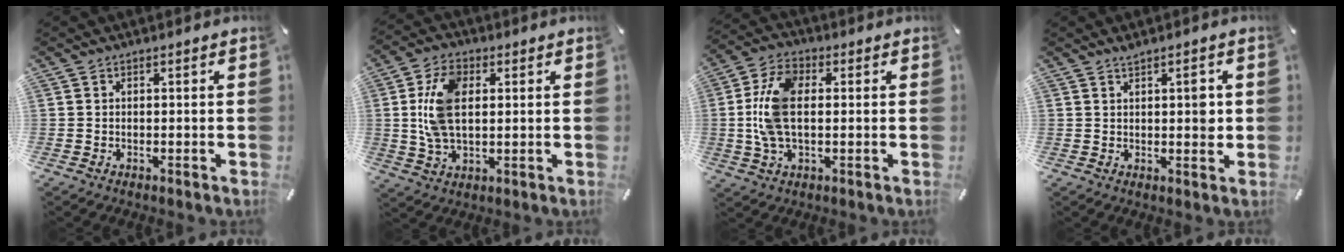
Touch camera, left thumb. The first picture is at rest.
{"total": 11.6, "force": [1.9, 7.3, 8.8], "torque": [-0.202, 0.006, 0.033]}
{"total": 11.4, "force": [0.4, 6.5, 9.4], "torque": [-0.212, 0.000, 0.007]}
{"total": 3.9, "force": [0.9, 1.5, 3.5], "torque": [-0.036, -0.010, 0.008]}